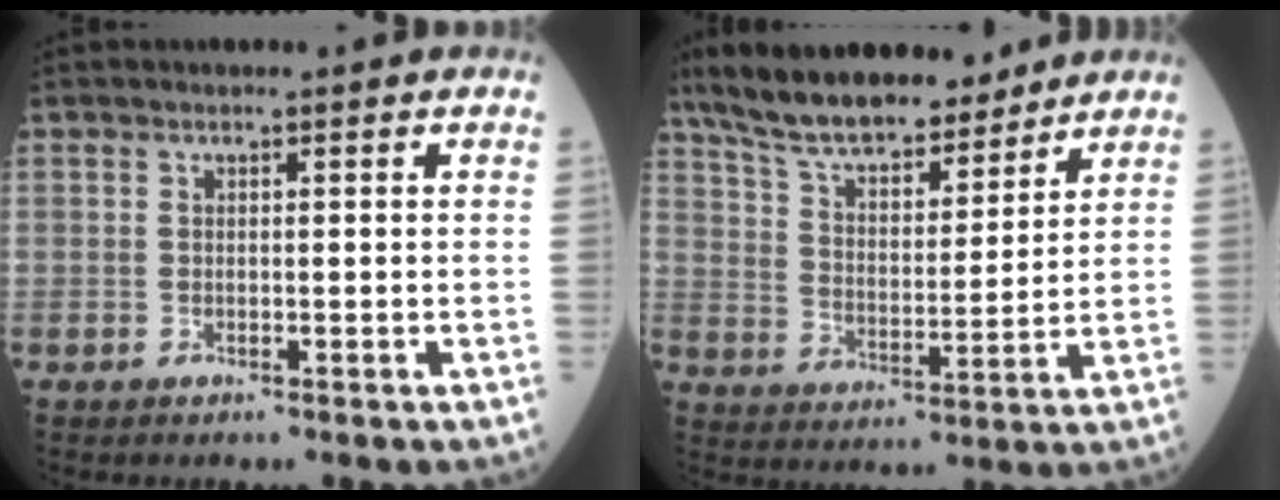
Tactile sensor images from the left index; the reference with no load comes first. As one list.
[{"total": 16.5, "force": [13.8, 4.8, 7.7], "torque": [-0.132, 0.017, 0.239]}]